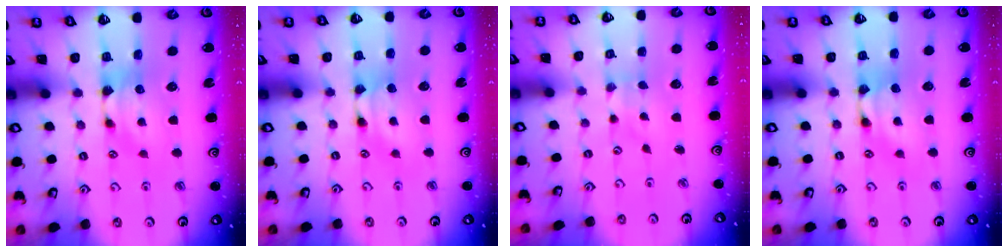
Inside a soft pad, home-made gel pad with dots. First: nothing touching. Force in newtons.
{"total": 1.6, "press": 1.5, "slide": 0.2}
{"total": 3.4, "press": 3.3, "slide": 0.7}
{"total": 1.7, "press": 1.7, "slide": 0.0}